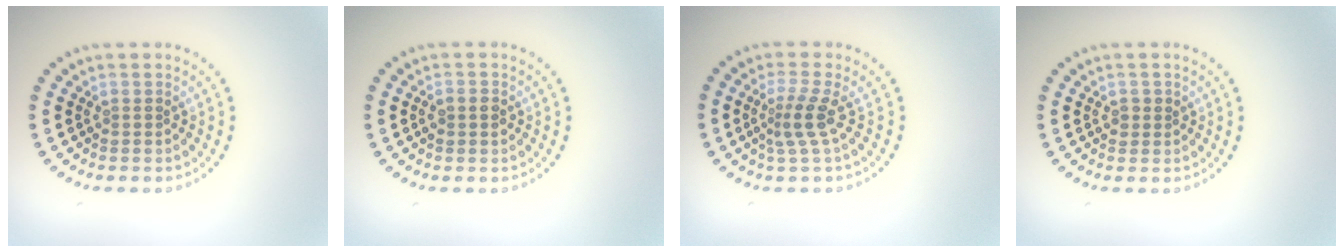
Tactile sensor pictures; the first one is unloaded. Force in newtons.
{"total": 1.0, "press": 0.9, "slide": 0.2}
{"total": 2.5, "press": 1.7, "slide": 1.8}
{"total": 0.9, "press": 0.9, "slide": 0.3}